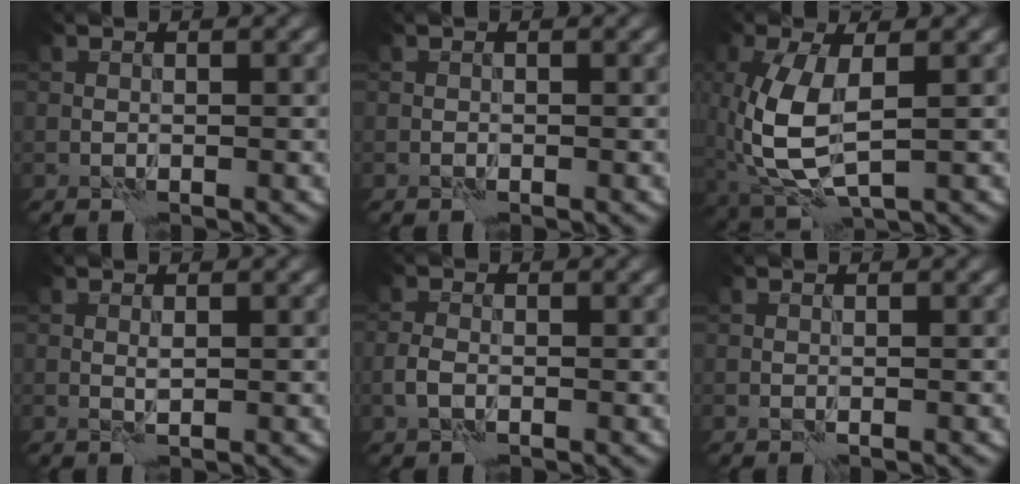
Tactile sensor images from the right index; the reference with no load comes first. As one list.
[{"total": 0.0}, {"total": 7.3, "force": [-0.2, 3.5, 6.4], "torque": [-0.160, -0.003, -0.001]}, {"total": 0.6, "force": [0.2, 0.1, 0.6], "torque": [-0.014, -0.001, 0.003]}, {"total": 1.7, "force": [-0.7, 1.0, 1.2], "torque": [-0.027, 0.003, -0.020]}, {"total": 0.5, "force": [-0.4, -0.1, 0.4], "torque": [-0.005, 0.001, -0.006]}]